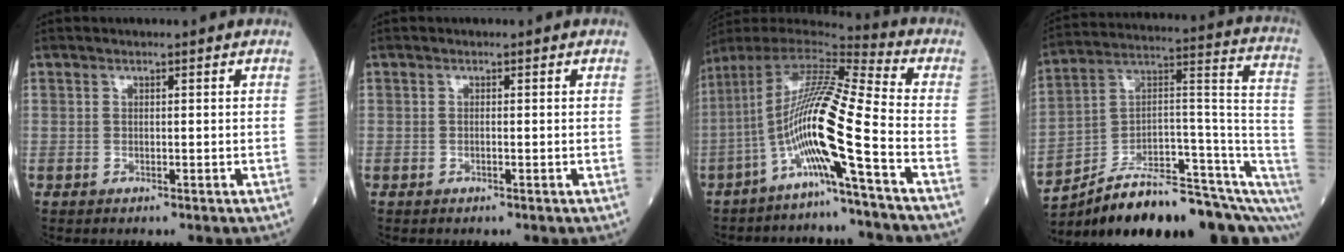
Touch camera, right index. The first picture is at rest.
{"total": 0.0}
{"total": 14.1, "force": [-5.5, -1.5, 12.9], "torque": [-0.249, 0.006, -0.116]}
{"total": 24.5, "force": [-17.6, 4.6, 16.4], "torque": [-0.182, 0.052, -0.272]}